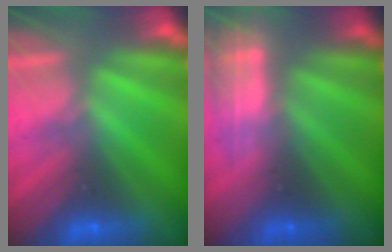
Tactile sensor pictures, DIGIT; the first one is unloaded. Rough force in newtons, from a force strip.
{"total": 2.4}